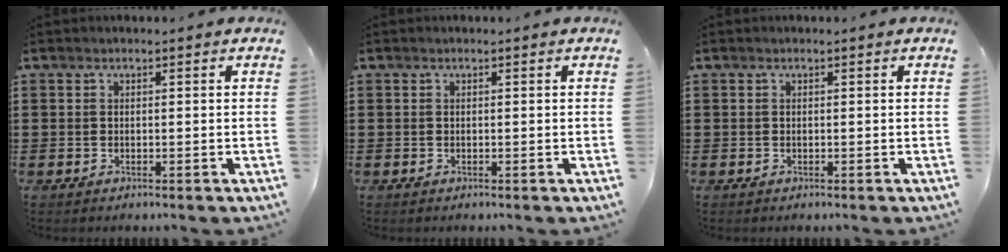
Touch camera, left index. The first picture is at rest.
{"total": 0.0}
{"total": 0.0}